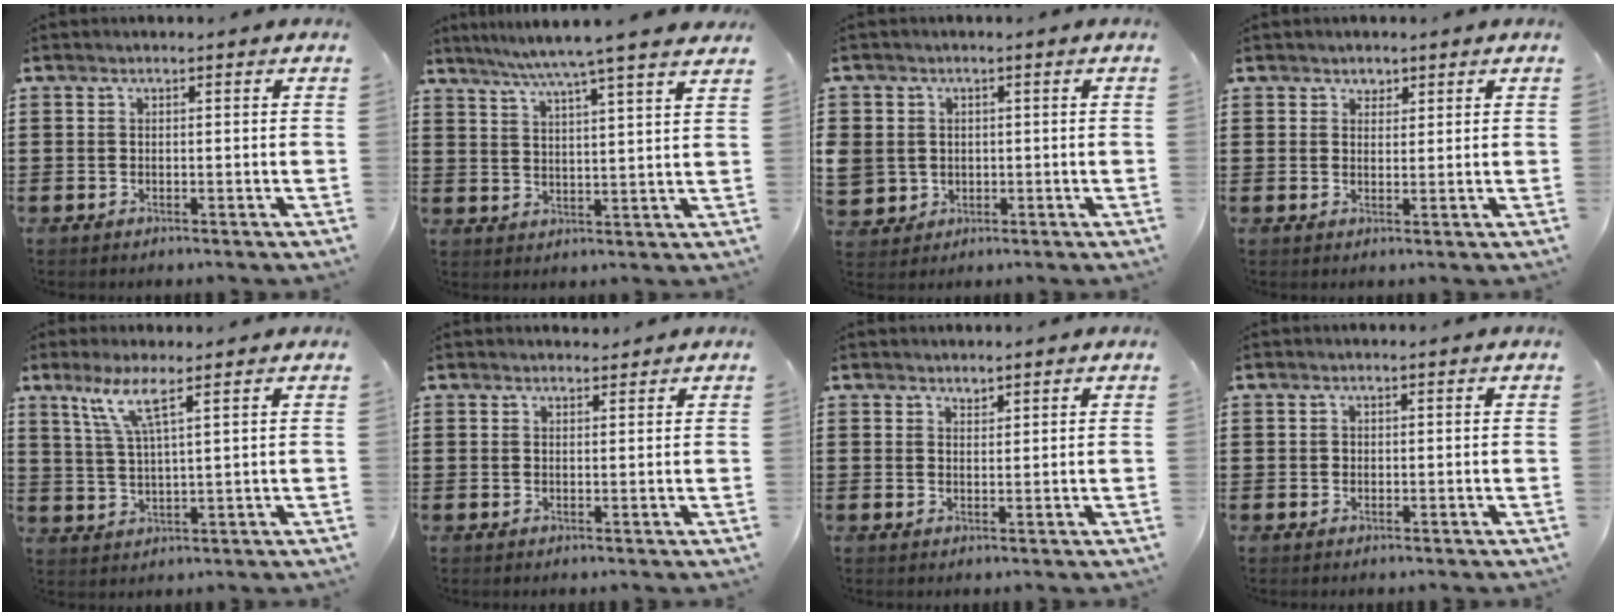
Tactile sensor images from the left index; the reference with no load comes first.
{"total": 6.5, "force": [5.4, -1.3, 3.3], "torque": [-0.081, -0.026, 0.091]}
{"total": 3.6, "force": [0.0, 3.6, 0.3], "torque": [-0.030, 0.007, -0.004]}
{"total": 1.7, "force": [1.3, 1.0, 0.1], "torque": [0.002, 0.001, 0.024]}
{"total": 6.3, "force": [3.6, 0.5, 5.1], "torque": [-0.112, 0.003, 0.063]}
{"total": 1.2, "force": [1.2, 0.3, 0.1], "torque": [-0.005, 0.002, 0.023]}
{"total": 1.5, "force": [1.5, 0.4, 0.0], "torque": [-0.003, -0.001, 0.030]}
{"total": 0.6, "force": [0.2, 0.6, 0.1], "torque": [-0.004, 0.003, 0.003]}